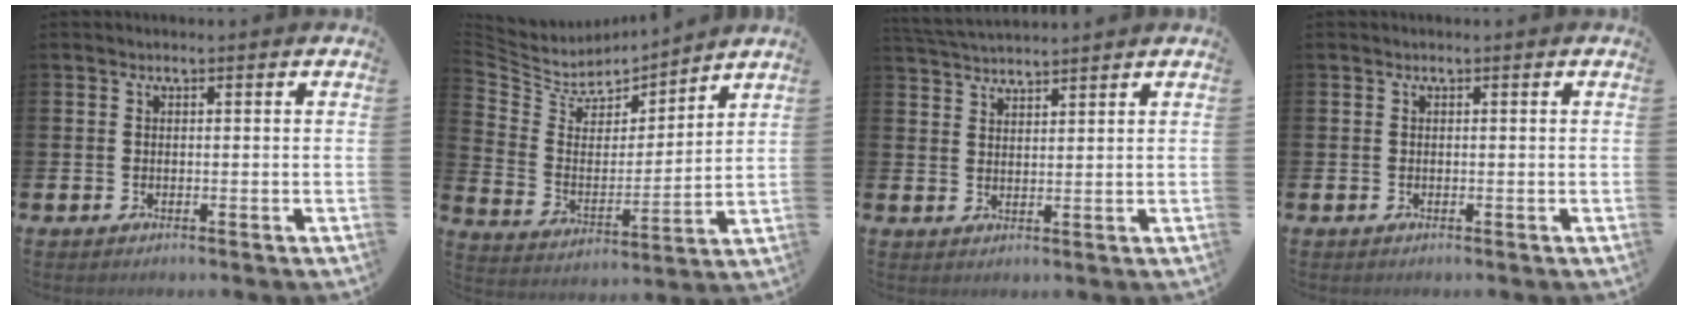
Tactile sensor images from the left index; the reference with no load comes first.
{"total": 6.3, "force": [5.8, 2.4, 0.1], "torque": [-0.051, -0.052, 0.100]}
{"total": 3.4, "force": [3.3, 0.1, 0.4], "torque": [-0.015, -0.016, 0.062]}
{"total": 0.0}